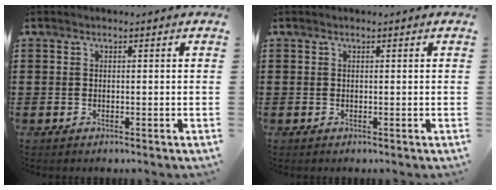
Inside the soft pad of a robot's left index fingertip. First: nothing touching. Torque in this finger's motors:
{"motor_torque": [-0.05, -0.03, 0.02, 0.00]}